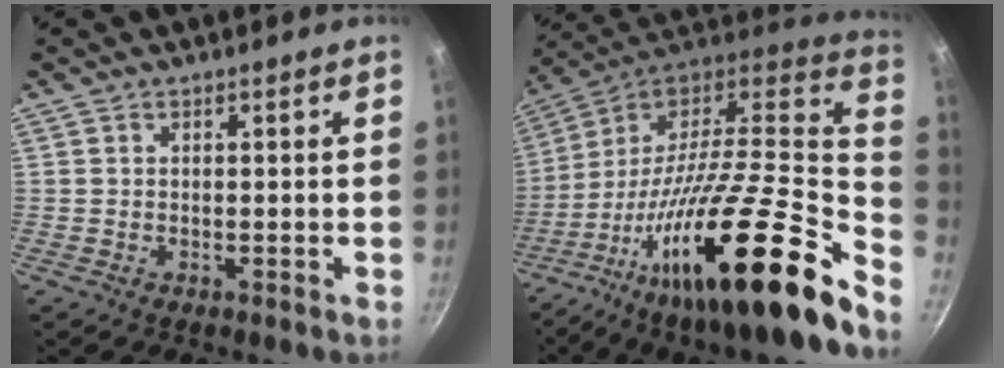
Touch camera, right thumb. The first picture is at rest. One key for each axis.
{"total": 32.9, "fx": -13.4, "fy": 7.2, "fz": 29.1, "tx": -0.396, "ty": 0.035, "tz": -0.240}